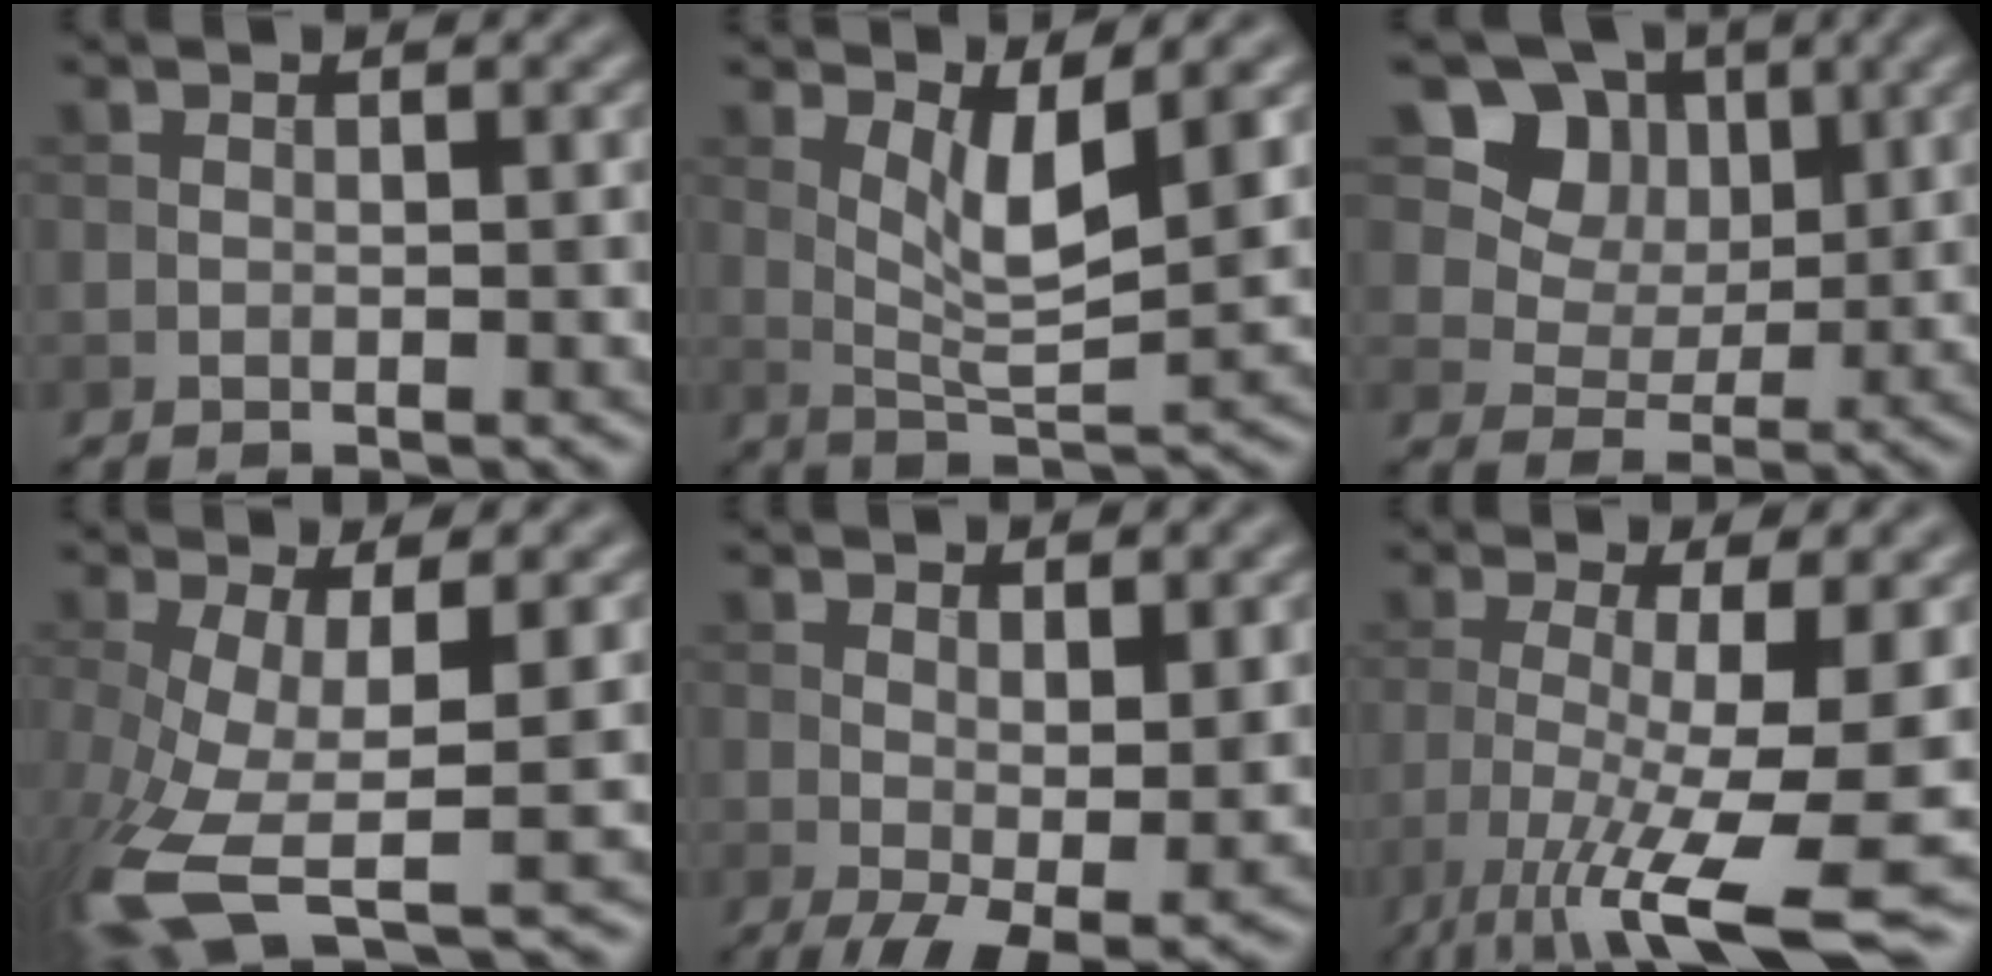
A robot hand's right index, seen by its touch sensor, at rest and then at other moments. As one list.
[{"total": 4.3, "force": [1.7, 0.9, 3.9], "torque": [-0.075, -0.011, 0.038]}, {"total": 10.1, "force": [4.8, 7.8, 4.4], "torque": [-0.091, -0.001, 0.094]}, {"total": 8.4, "force": [-2.5, 2.7, 7.6], "torque": [-0.162, -0.018, -0.048]}, {"total": 5.5, "force": [-0.3, 2.1, 5.1], "torque": [-0.088, -0.015, 0.003]}, {"total": 10.8, "force": [-4.5, 2.3, 9.5], "torque": [-0.163, -0.017, -0.072]}]